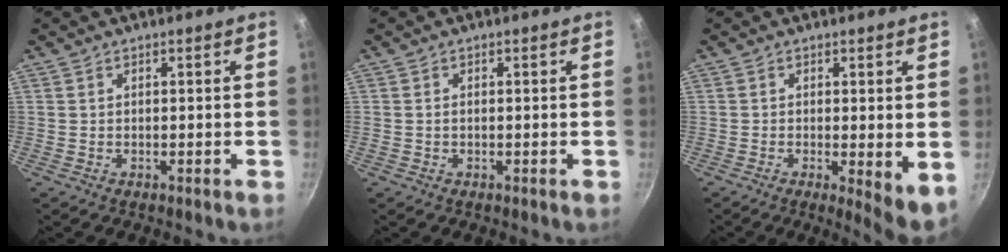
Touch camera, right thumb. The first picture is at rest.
{"total": 0.8, "force": [-0.1, 0.6, 0.6], "torque": [-0.014, 0.003, 0.001]}
{"total": 5.2, "force": [-0.9, 1.1, 5.0], "torque": [-0.079, -0.016, -0.016]}